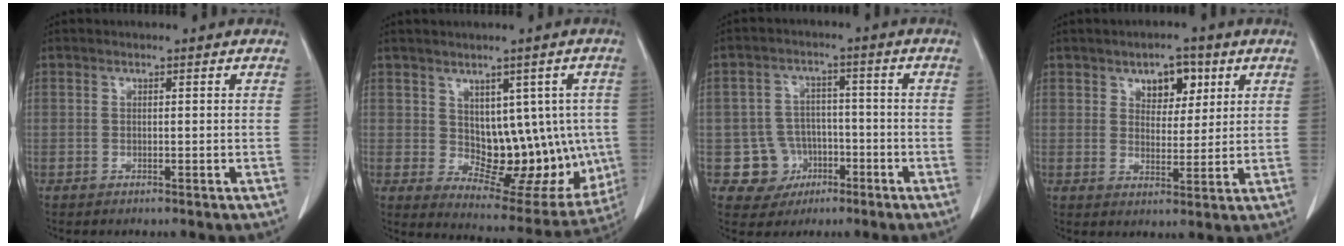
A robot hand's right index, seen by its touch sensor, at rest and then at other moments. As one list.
[{"total": 13.4, "force": [0.3, 7.5, 11.1], "torque": [-0.120, 0.009, 0.032]}, {"total": 6.7, "force": [-2.3, 6.2, 0.6], "torque": [-0.003, 0.015, -0.029]}, {"total": 5.7, "force": [2.9, 3.2, 3.7], "torque": [-0.048, 0.006, 0.046]}]